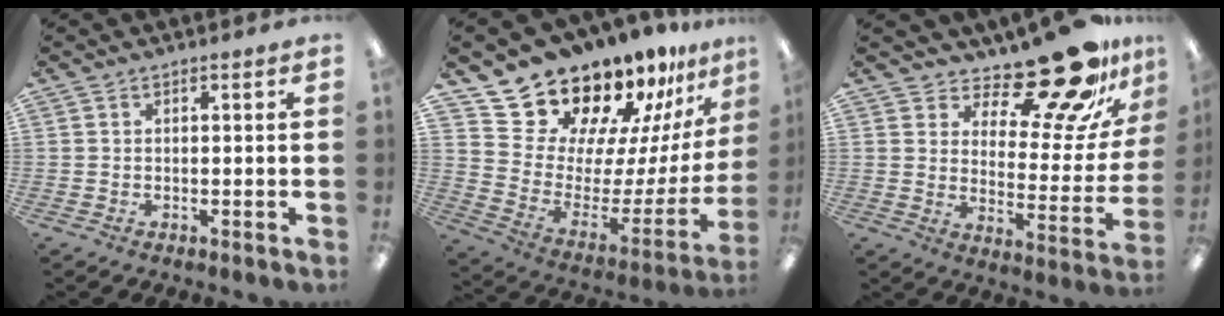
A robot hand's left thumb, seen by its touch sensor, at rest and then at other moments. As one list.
[{"total": 18.2, "force": [15.9, 7.7, 4.3], "torque": [-0.080, -0.141, 0.295]}, {"total": 20.1, "force": [16.4, 5.3, 10.3], "torque": [-0.142, -0.130, 0.269]}]